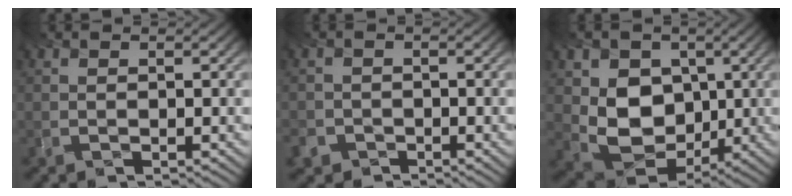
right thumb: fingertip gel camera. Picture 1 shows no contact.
{"total": 2.5, "force": [-1.9, 1.6, -0.2], "torque": [-0.008, -0.012, -0.037]}
{"total": 8.6, "force": [0.1, 7.0, 5.0], "torque": [-0.118, -0.021, 0.001]}